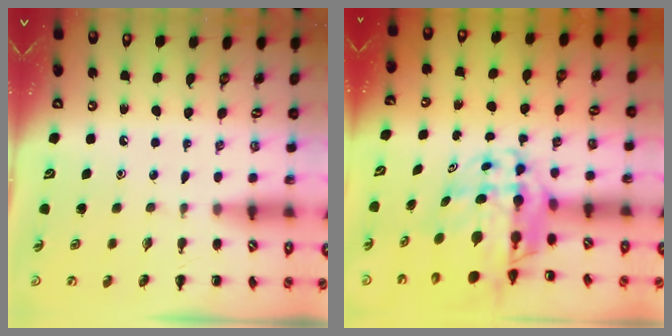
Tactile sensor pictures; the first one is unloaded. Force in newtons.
{"total": 10.4, "press": 10.0, "slide": 2.8}